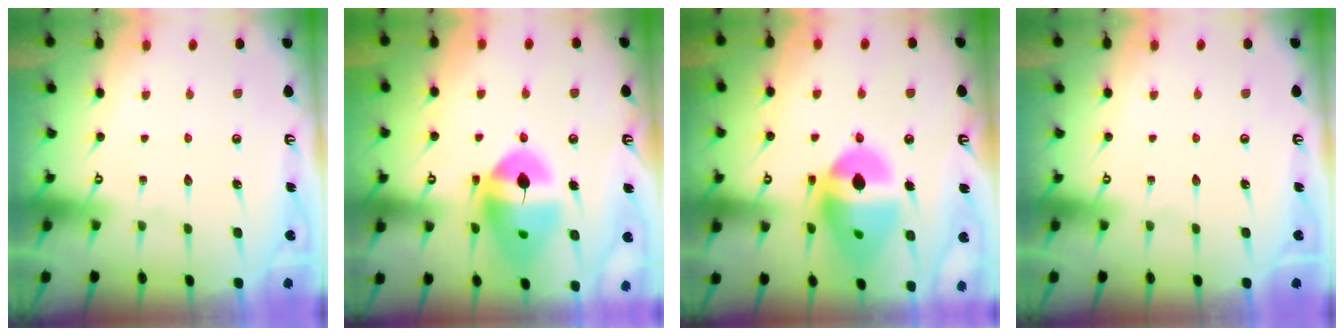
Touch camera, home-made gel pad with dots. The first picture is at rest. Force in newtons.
{"total": 15.0, "press": 14.9, "slide": 1.9}
{"total": 17.7, "press": 17.6, "slide": 1.8}
{"total": 0.0}